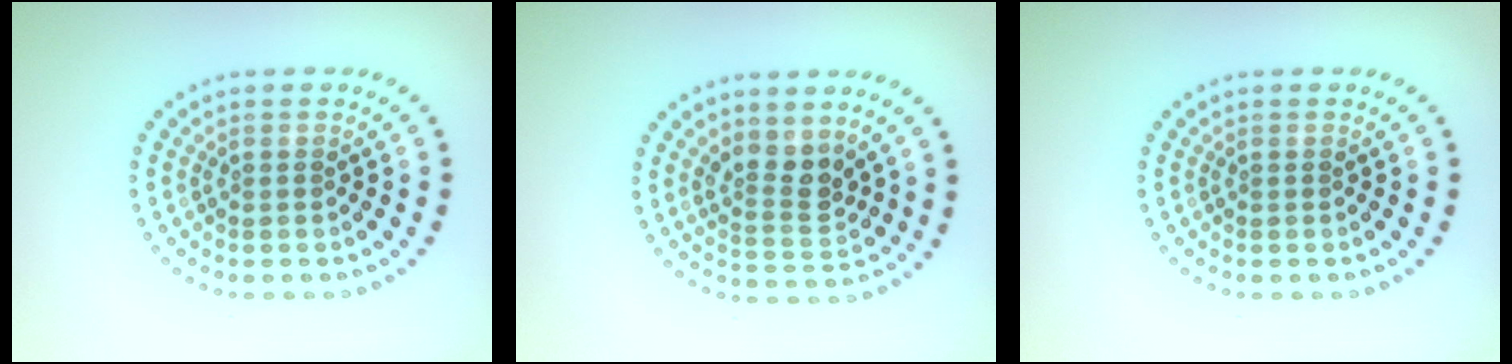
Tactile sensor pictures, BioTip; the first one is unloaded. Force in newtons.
{"total": 3.0, "press": 2.6, "slide": 1.5}
{"total": 0.0}